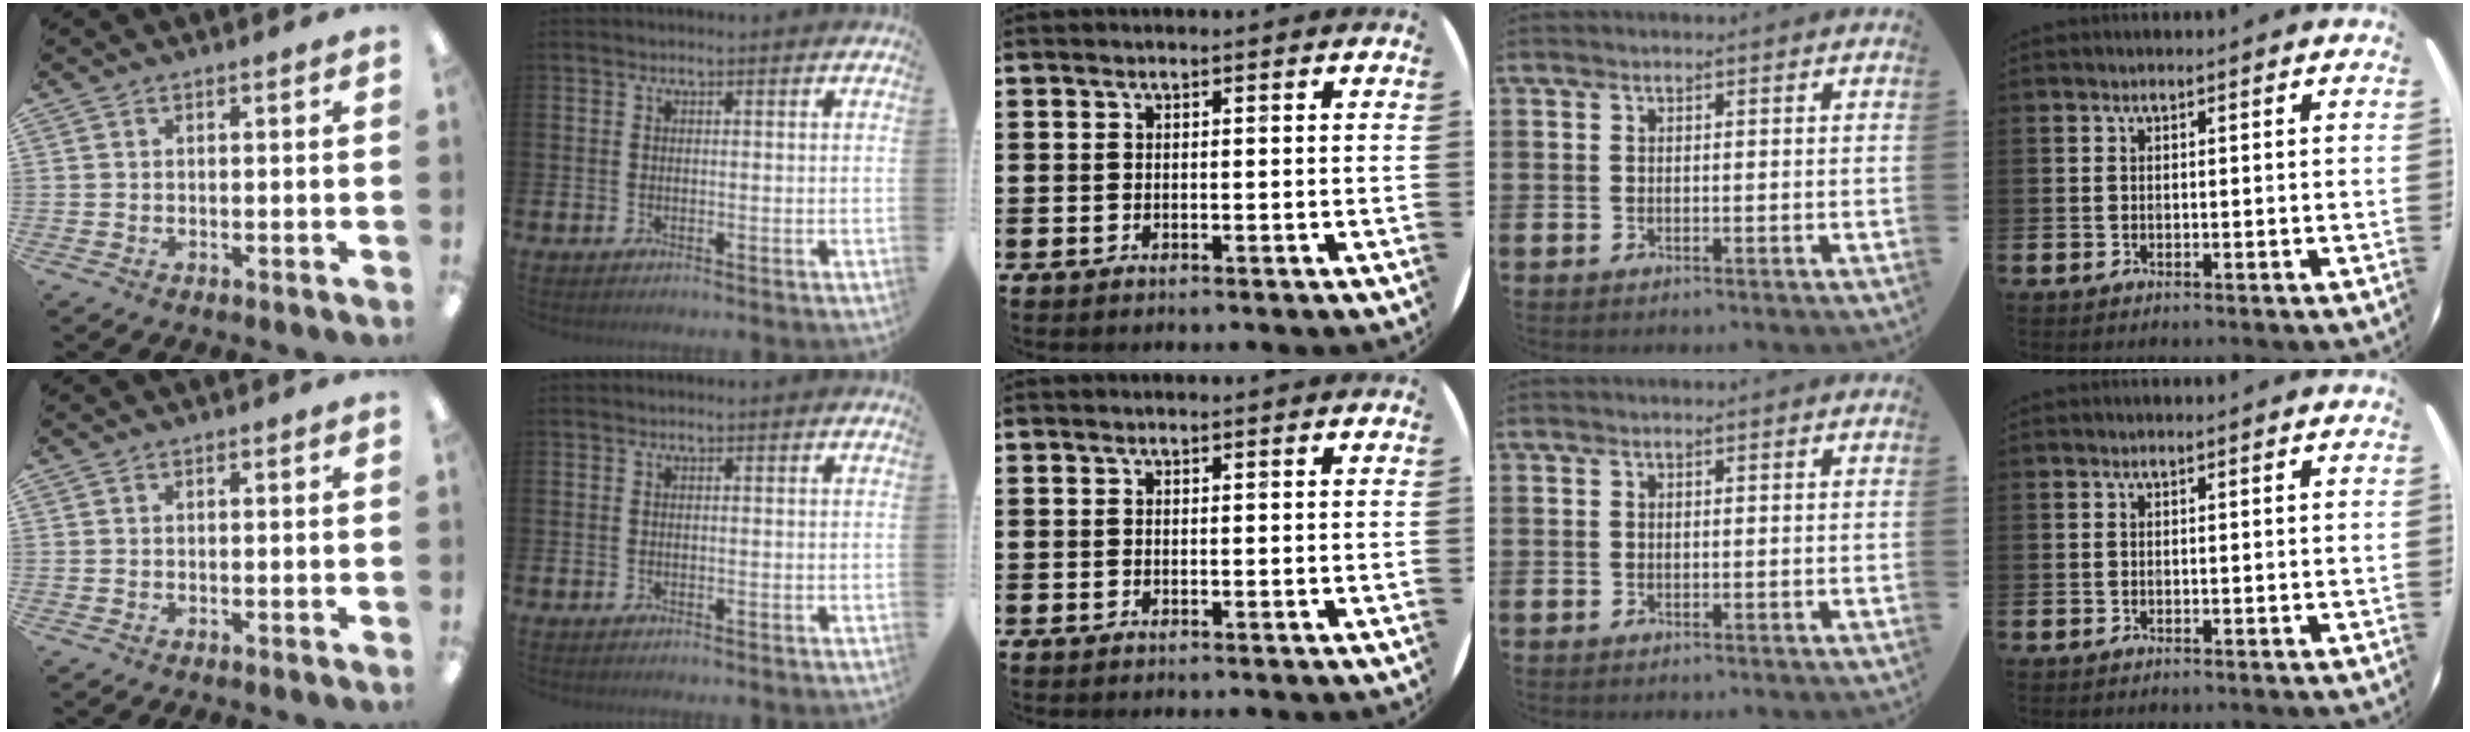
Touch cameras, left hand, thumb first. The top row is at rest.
{}